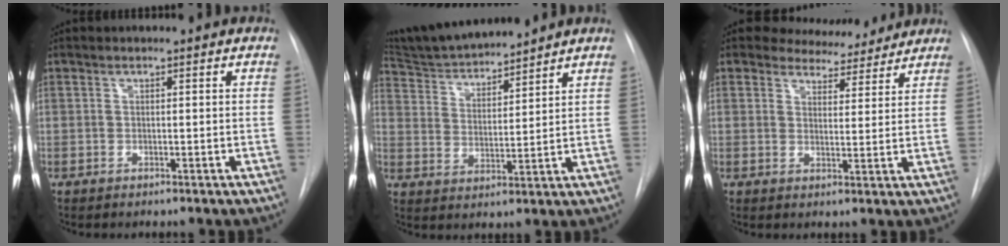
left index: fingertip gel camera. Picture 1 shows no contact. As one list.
[{"total": 11.4, "force": [10.9, 0.5, 3.4], "torque": [-0.065, 0.013, 0.200]}, {"total": 7.2, "force": [6.6, 2.7, 0.6], "torque": [-0.001, -0.003, 0.082]}]